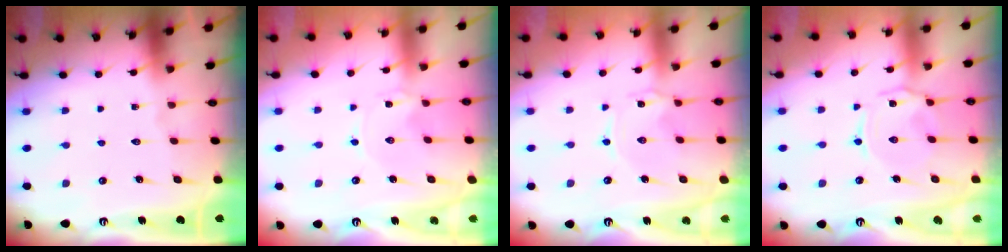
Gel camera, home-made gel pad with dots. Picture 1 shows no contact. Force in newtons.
{"total": 0.0}
{"total": 0.7, "press": 0.7, "slide": 0.2}
{"total": 2.2, "press": 2.2, "slide": 0.6}